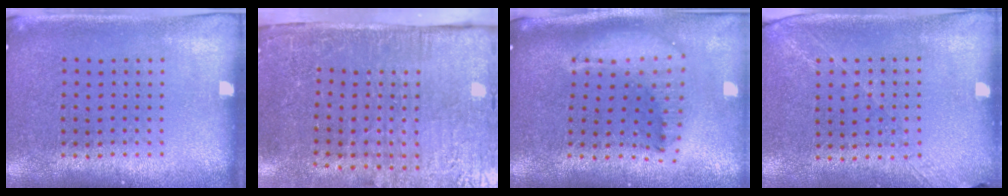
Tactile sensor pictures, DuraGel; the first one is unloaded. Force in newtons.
{"total": 5.0, "press": 4.1, "slide": 2.9}
{"total": 2.1, "press": 1.7, "slide": 1.3}
{"total": 1.2, "press": 1.0, "slide": 0.7}